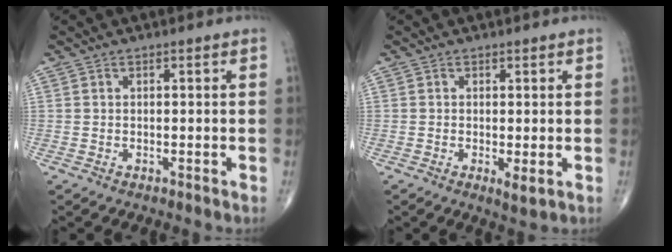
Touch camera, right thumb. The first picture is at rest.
{"total": 2.2, "force": [-0.4, 0.6, 2.1], "torque": [-0.037, -0.009, -0.007]}